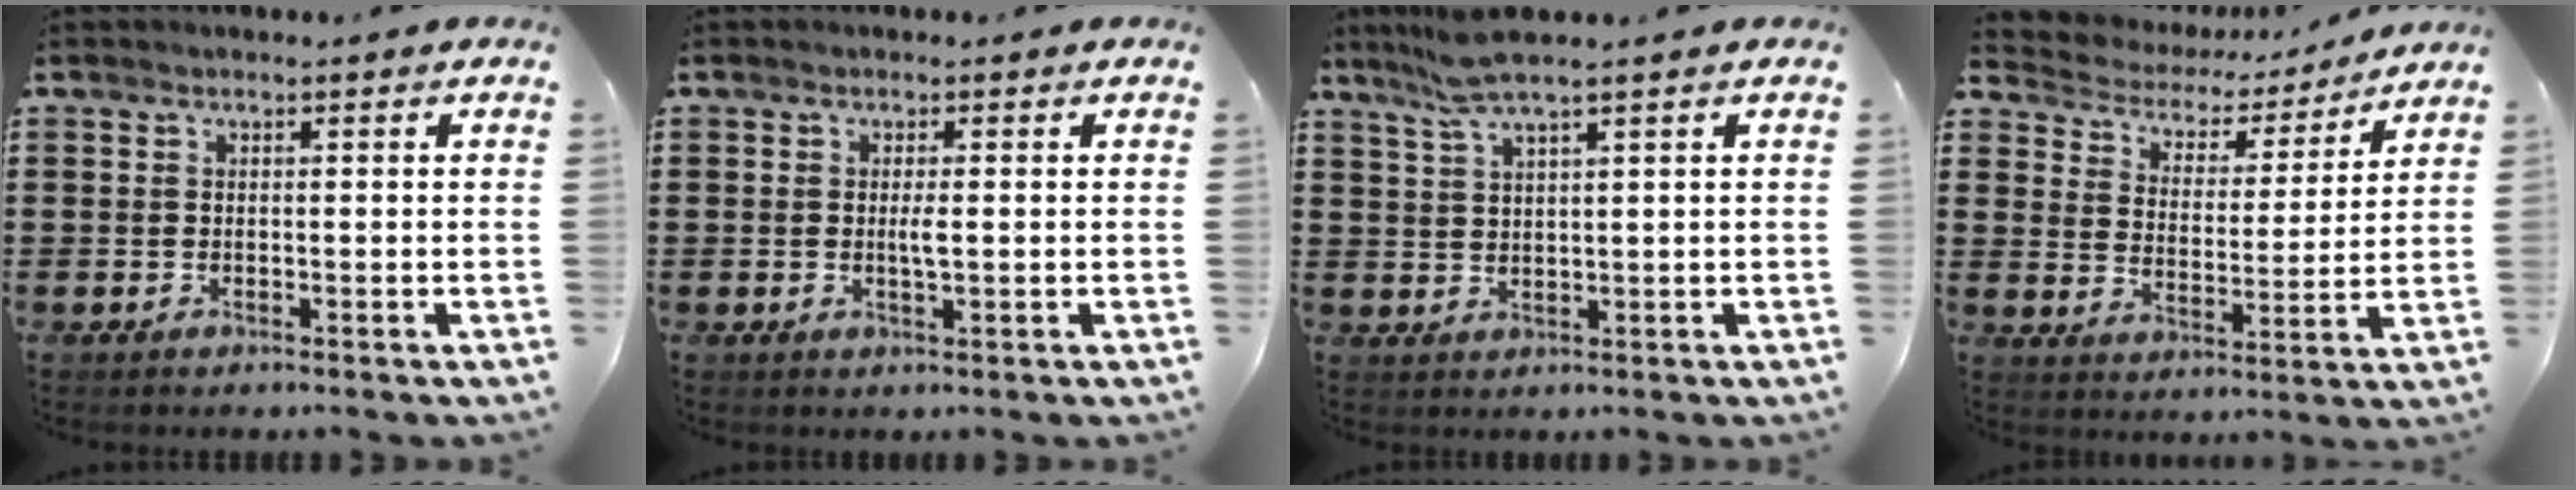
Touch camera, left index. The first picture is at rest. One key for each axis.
{"total": 1.9, "fx": 0.0, "fy": 0.3, "fz": 1.9, "tx": -0.037, "ty": -0.003, "tz": -0.001}
{"total": 4.9, "fx": 3.6, "fy": -0.1, "fz": 3.3, "tx": -0.074, "ty": -0.002, "tz": 0.066}
{"total": 3.4, "fx": 3.2, "fy": 1.2, "fz": 0.1, "tx": -0.029, "ty": -0.026, "tz": 0.045}